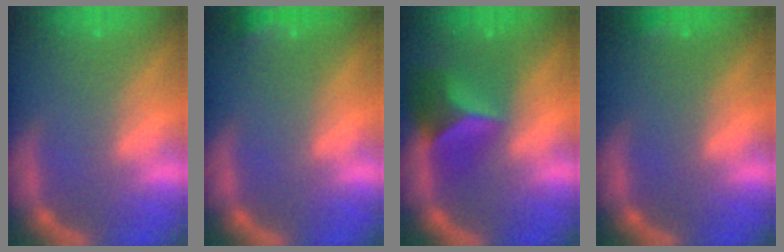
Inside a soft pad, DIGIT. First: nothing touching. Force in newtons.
{"total": 2.4}
{"total": 6.4}
{"total": 0.9}